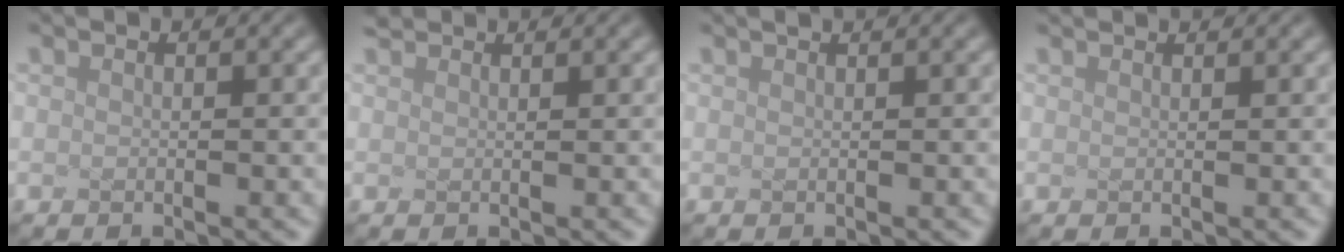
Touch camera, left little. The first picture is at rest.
{"total": 1.5, "force": [1.5, 0.1, 0.2], "torque": [-0.005, 0.007, 0.021]}
{"total": 1.3, "force": [0.9, 0.5, 0.8], "torque": [-0.002, 0.004, -0.004]}
{"total": 1.5, "force": [1.4, 0.3, 0.4], "torque": [-0.003, 0.004, 0.007]}